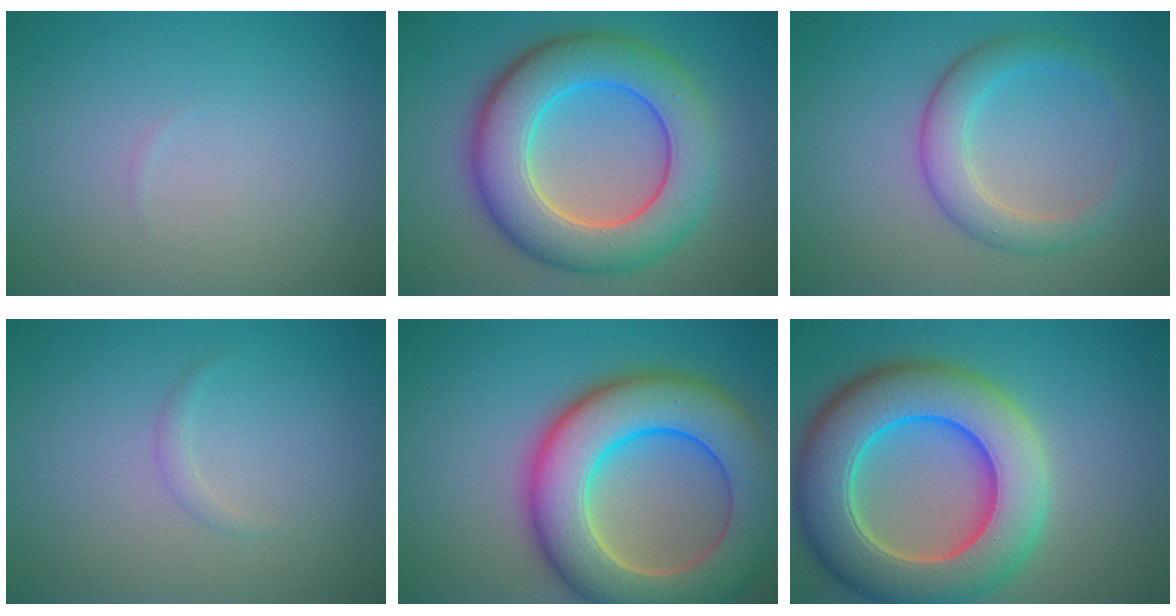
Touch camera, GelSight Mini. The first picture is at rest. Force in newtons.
{"total": 10.1, "press": 10.0, "slide": 0.4}
{"total": 3.6, "press": 3.6, "slide": 0.1}
{"total": 0.7, "press": 0.7, "slide": 0.0}
{"total": 11.9, "press": 11.9, "slide": 0.9}
{"total": 11.8, "press": 11.7, "slide": 0.9}